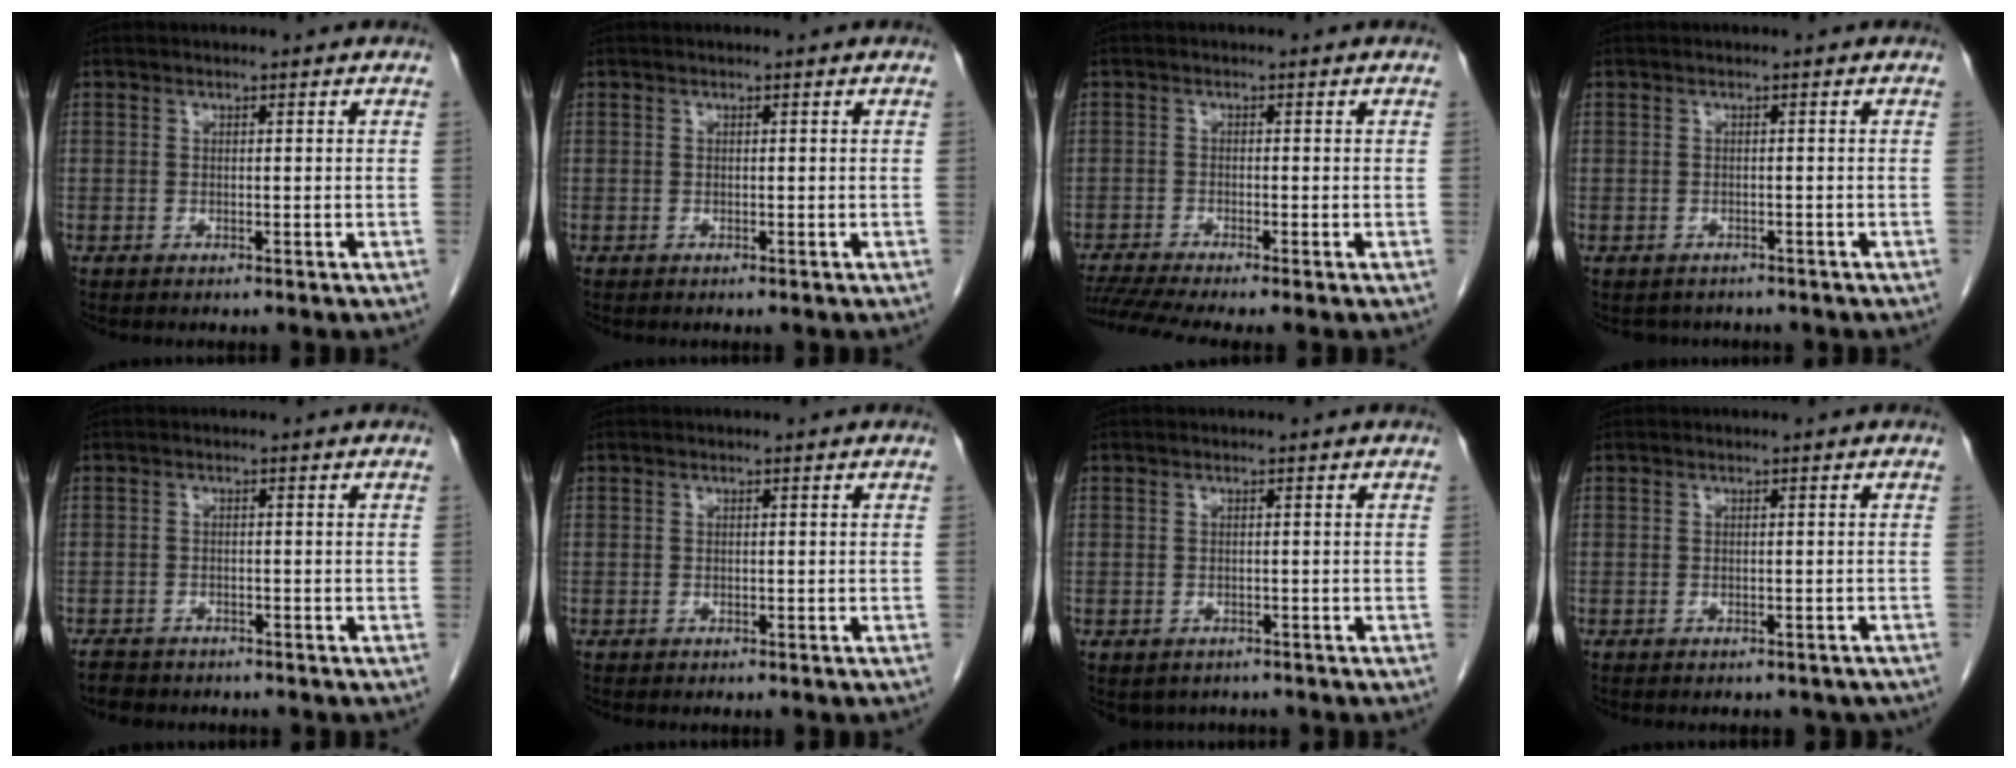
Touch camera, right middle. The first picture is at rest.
{"total": 0.0}
{"total": 5.9, "force": [-4.9, -0.9, 3.1], "torque": [-0.060, -0.015, -0.085]}
{"total": 2.5, "force": [-2.1, 1.2, -0.1], "torque": [-0.008, 0.000, -0.031]}
{"total": 3.7, "force": [-3.2, 1.6, 1.0], "torque": [-0.020, -0.003, -0.046]}
{"total": 0.0}
{"total": 2.9, "force": [-2.2, 1.8, 0.4], "torque": [-0.007, 0.001, -0.028]}
{"total": 4.3, "force": [-3.7, 2.0, 1.2], "torque": [-0.011, 0.005, -0.035]}